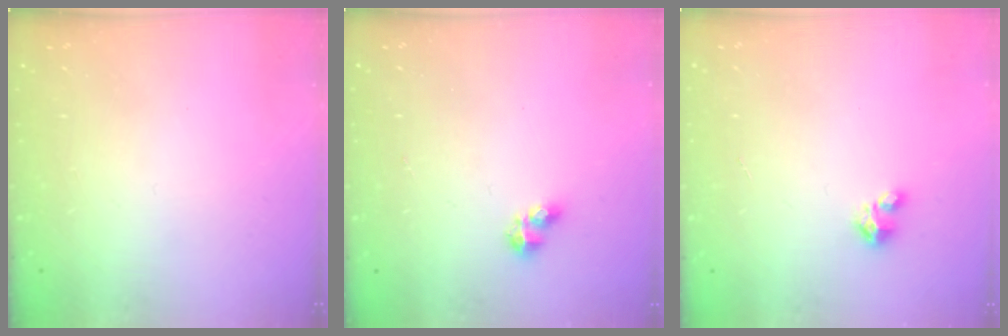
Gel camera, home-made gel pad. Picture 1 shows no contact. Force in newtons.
{"total": 2.9, "press": 2.9, "slide": 0.3}
{"total": 1.6, "press": 1.6, "slide": 0.1}